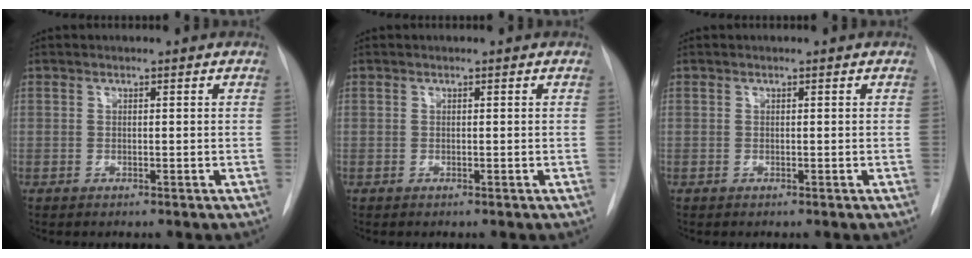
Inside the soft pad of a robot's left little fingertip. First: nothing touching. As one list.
[{"total": 0.0}, {"total": 0.0}]